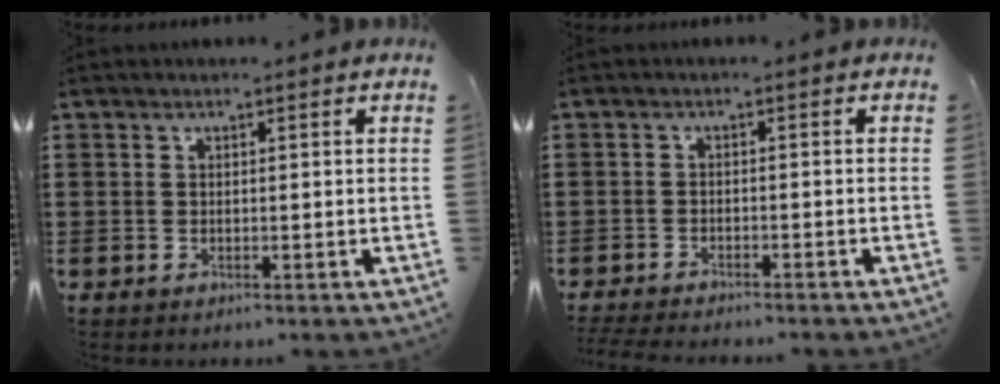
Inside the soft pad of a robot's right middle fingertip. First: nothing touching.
{"total": 2.4, "force": [-2.4, -0.1, 0.3], "torque": [-0.016, -0.008, -0.050]}